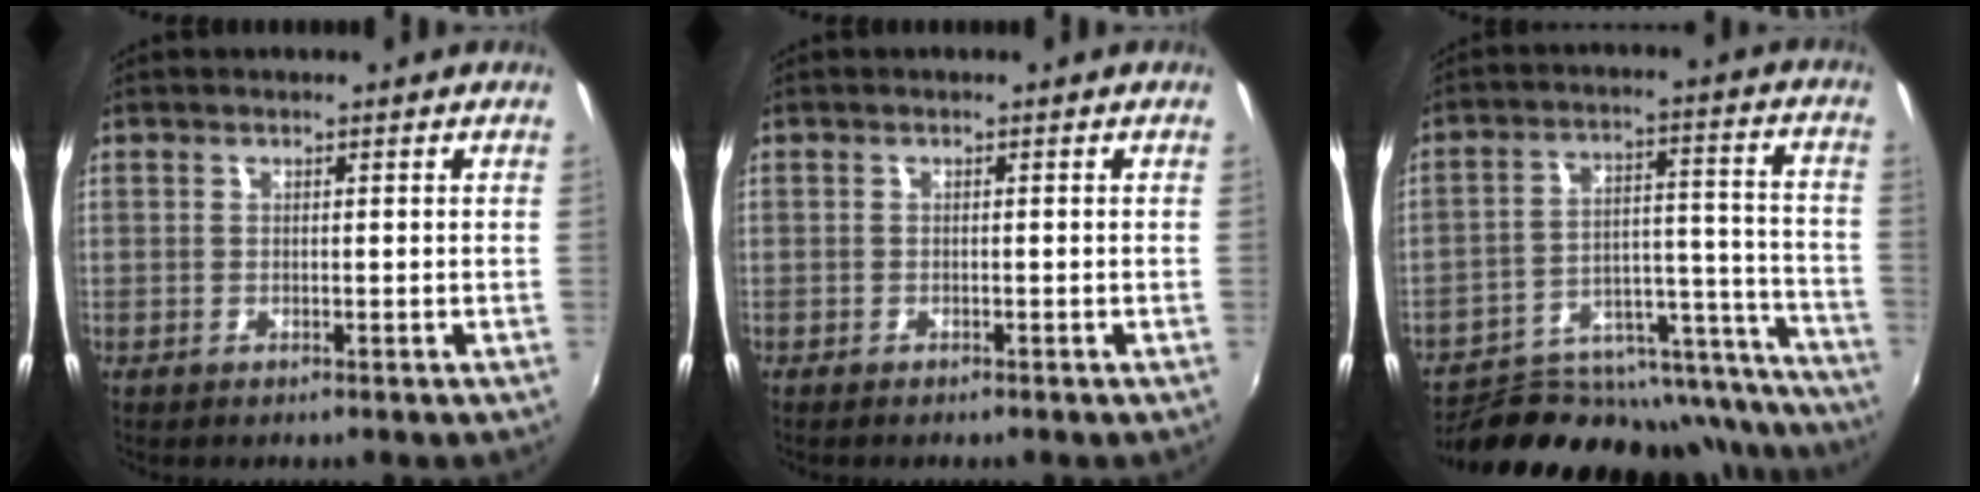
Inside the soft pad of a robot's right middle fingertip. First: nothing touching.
{"total": 0.9, "force": [-0.8, 0.3, 0.3], "torque": [-0.008, -0.004, -0.015]}
{"total": 29.7, "force": [-24.6, 11.0, 12.6], "torque": [-0.187, 0.020, -0.319]}